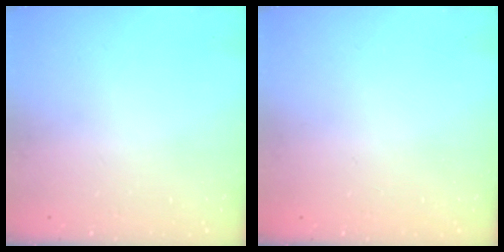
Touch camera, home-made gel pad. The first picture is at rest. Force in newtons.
{"total": 0.0}